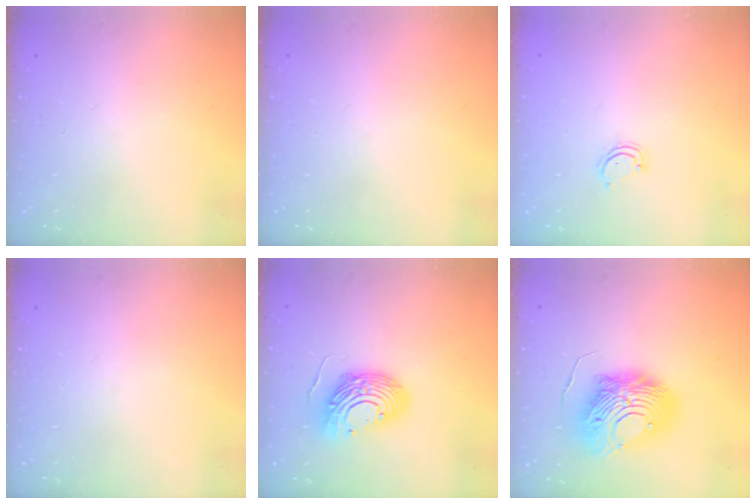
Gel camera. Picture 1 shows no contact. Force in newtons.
{"total": 0.0}
{"total": 2.8, "press": 2.8, "slide": 0.3}
{"total": 0.0}
{"total": 12.9, "press": 12.9, "slide": 1.2}
{"total": 15.3, "press": 15.2, "slide": 1.6}